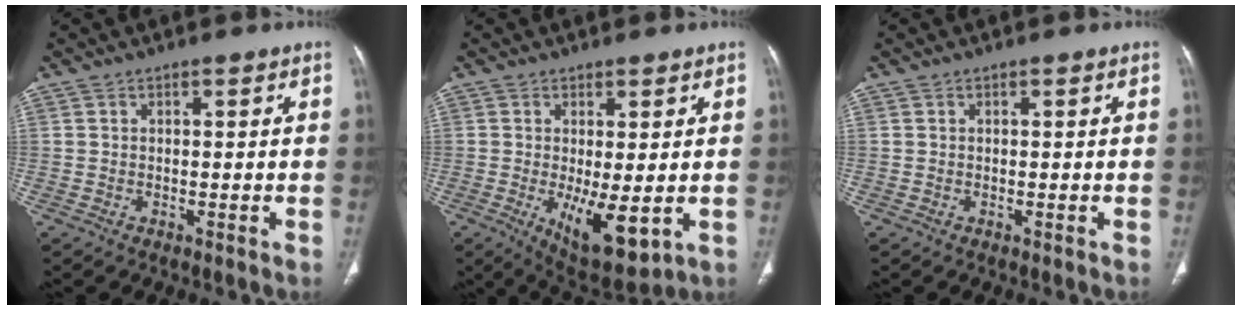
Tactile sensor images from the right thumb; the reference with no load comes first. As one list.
[{"total": 9.8, "force": [-1.8, 3.6, 8.9], "torque": [-0.136, -0.029, -0.013]}, {"total": 0.0}]